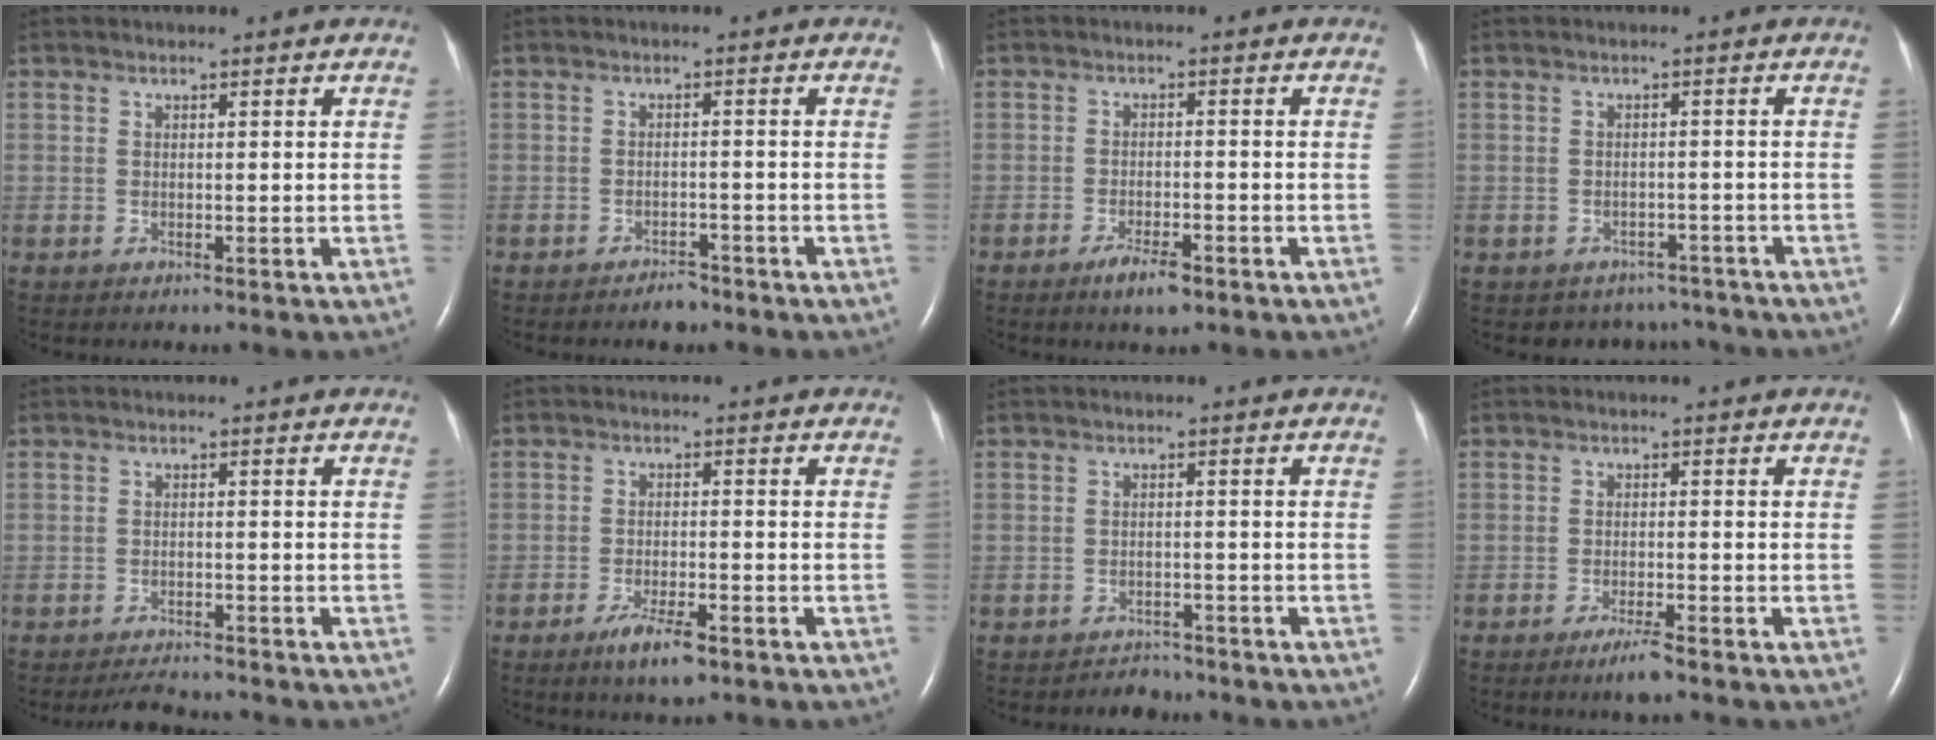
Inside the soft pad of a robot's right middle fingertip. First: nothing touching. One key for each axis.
{"total": 2.2, "fx": -1.9, "fy": 0.9, "fz": 0.7, "tx": -0.019, "ty": 0.001, "tz": -0.026}
{"total": 3.9, "fx": -2.6, "fy": 0.9, "fz": 2.7, "tx": -0.056, "ty": -0.003, "tz": -0.044}
{"total": 5.8, "fx": -5.0, "fy": 3.1, "fz": -0.2, "tx": 0.010, "ty": 0.020, "tz": -0.054}
{"total": 3.4, "fx": -3.3, "fy": 0.2, "fz": 0.8, "tx": -0.019, "ty": -0.014, "tz": -0.054}
{"total": 5.1, "fx": -3.3, "fy": 0.9, "fz": 3.8, "tx": -0.078, "ty": -0.008, "tz": -0.054}
{"total": 2.3, "fx": -2.0, "fy": 0.8, "fz": -0.5, "tx": 0.003, "ty": -0.001, "tz": -0.030}
{"total": 3.2, "fx": -2.4, "fy": 0.0, "fz": 2.1, "tx": -0.045, "ty": -0.006, "tz": -0.043}